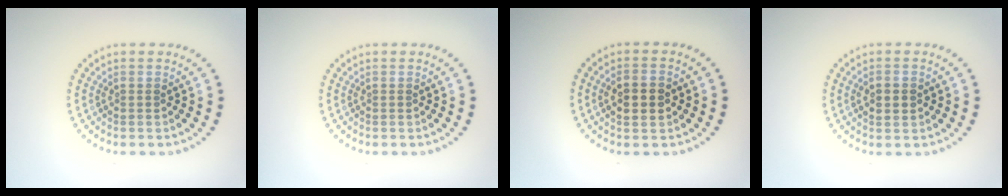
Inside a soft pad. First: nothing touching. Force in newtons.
{"total": 0.0}
{"total": 2.8, "press": 2.8, "slide": 0.2}
{"total": 2.4, "press": 2.4, "slide": 0.2}